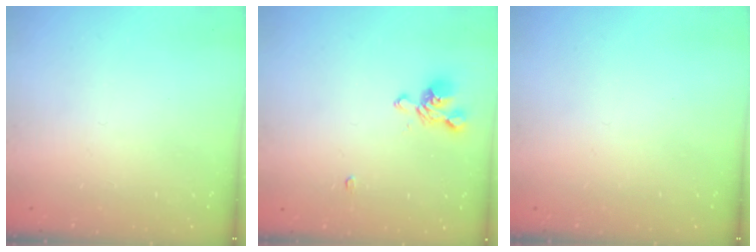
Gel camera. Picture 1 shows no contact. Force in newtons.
{"total": 1.5, "press": 1.3, "slide": 0.8}
{"total": 0.0}